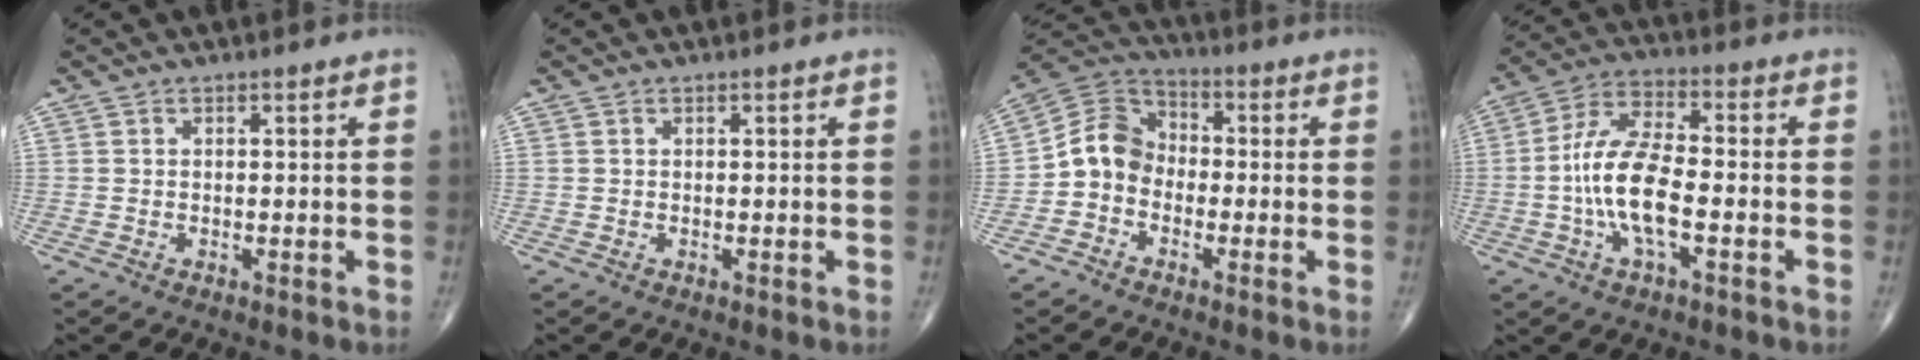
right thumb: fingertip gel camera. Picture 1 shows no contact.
{"total": 0.0}
{"total": 8.4, "force": [-2.1, 7.0, 4.3], "torque": [-0.063, 0.042, -0.058]}
{"total": 12.3, "force": [-2.6, 4.7, 11.1], "torque": [-0.227, 0.029, -0.052]}